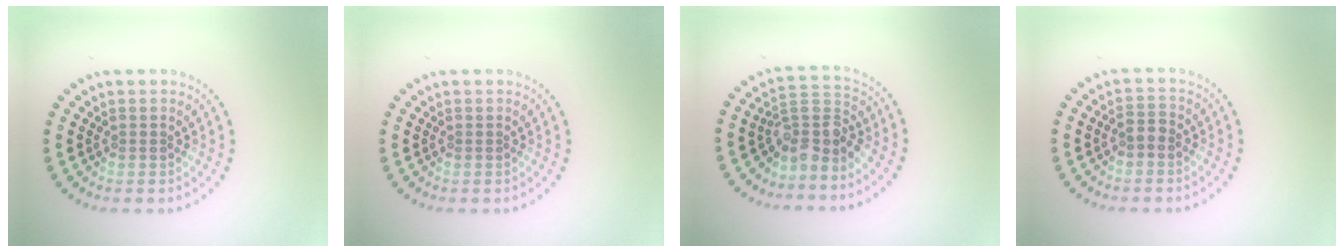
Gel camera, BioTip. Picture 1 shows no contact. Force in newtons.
{"total": 0.0}
{"total": 3.6, "press": 2.7, "slide": 2.3}
{"total": 1.2, "press": 1.1, "slide": 0.4}